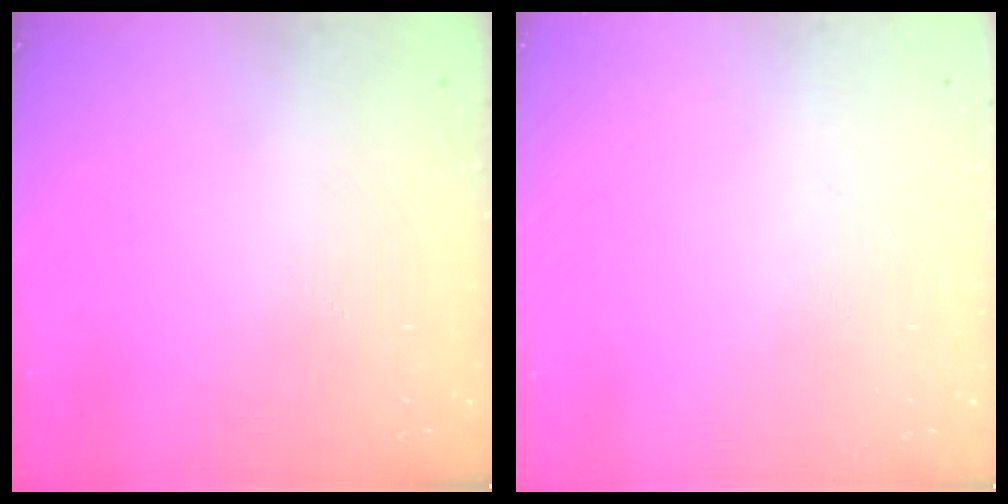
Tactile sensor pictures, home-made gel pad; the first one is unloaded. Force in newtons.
{"total": 0.0}